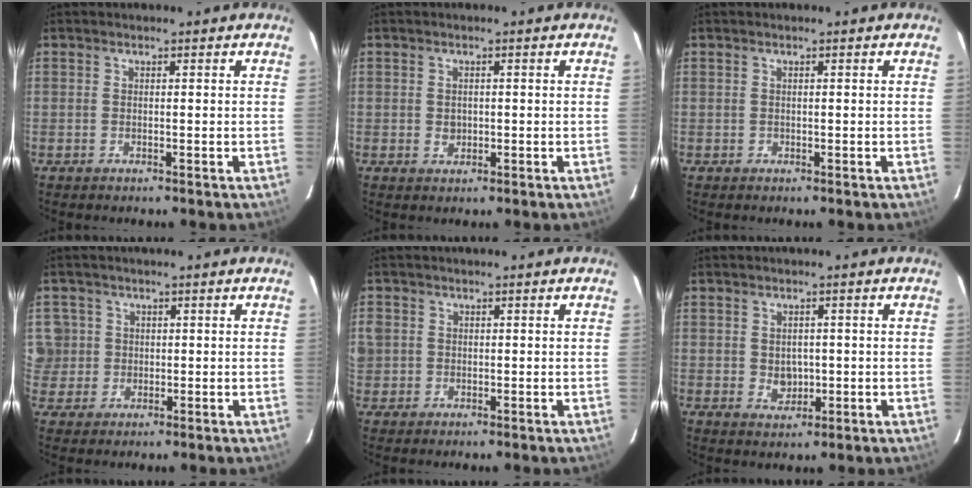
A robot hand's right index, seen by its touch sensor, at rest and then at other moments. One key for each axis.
{"total": 1.8, "fx": -0.2, "fy": 1.7, "fz": 0.6, "tx": -0.009, "ty": 0.003, "tz": -0.002}
{"total": 0.6, "fx": -0.2, "fy": 0.6, "fz": 0.0, "tx": 0.003, "ty": 0.001, "tz": -0.001}
{"total": 5.3, "fx": 0.6, "fy": 5.3, "fz": 0.6, "tx": 0.004, "ty": 0.019, "tz": 0.015}
{"total": 2.9, "fx": -0.1, "fy": 2.9, "fz": 0.5, "tx": -0.008, "ty": 0.004, "tz": -0.001}
{"total": 3.6, "fx": -0.2, "fy": 3.1, "fz": 1.8, "tx": -0.030, "ty": 0.002, "tz": 0.003}